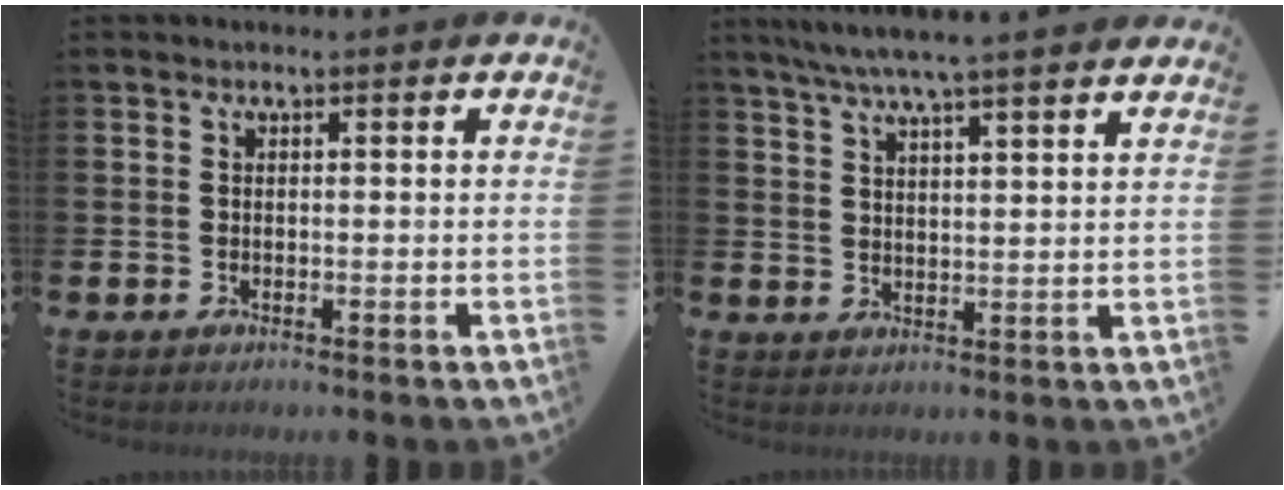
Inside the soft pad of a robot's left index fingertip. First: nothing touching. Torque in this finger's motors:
{"motor_torque": [1.07, -1.07, 0.58, 0.21]}